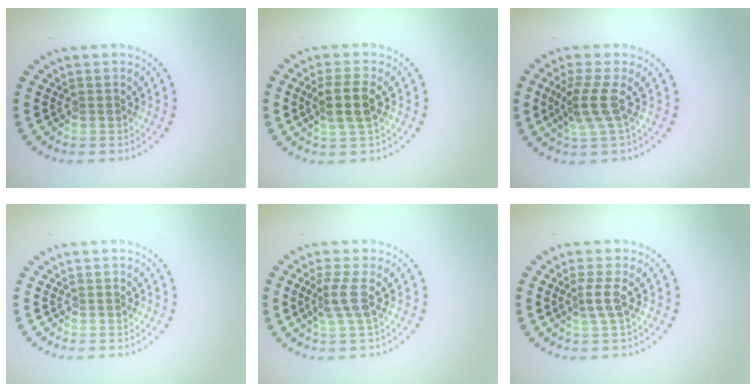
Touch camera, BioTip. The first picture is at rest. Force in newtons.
{"total": 2.8, "press": 2.5, "slide": 1.3}
{"total": 2.8, "press": 2.3, "slide": 1.6}
{"total": 0.0}
{"total": 2.2, "press": 1.6, "slide": 1.6}
{"total": 1.8, "press": 1.2, "slide": 1.3}